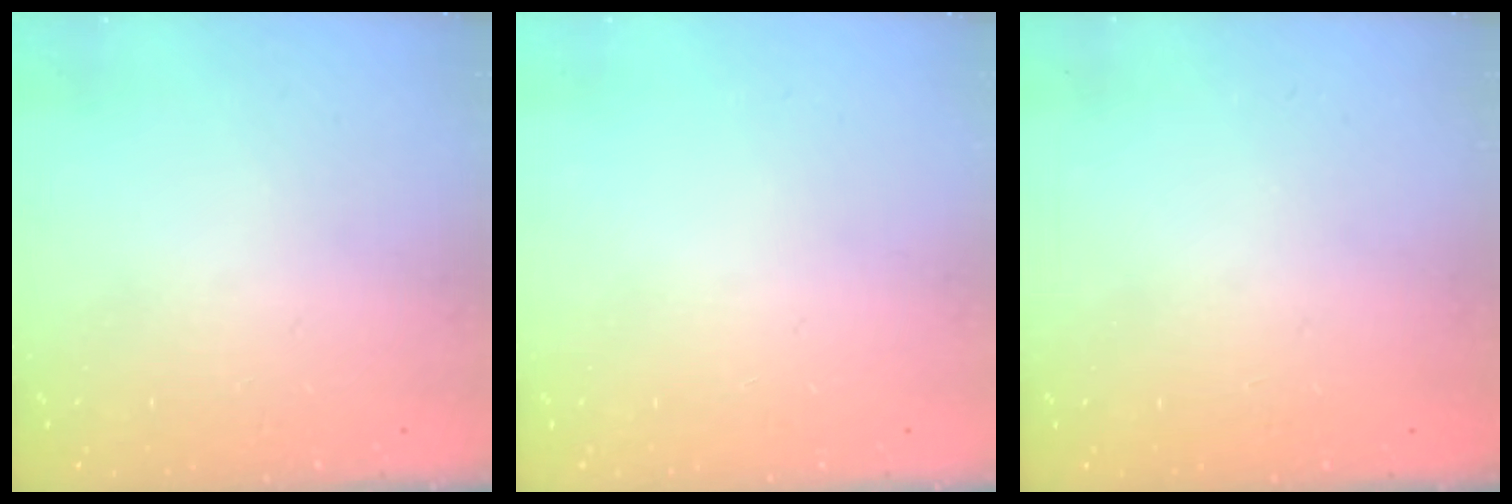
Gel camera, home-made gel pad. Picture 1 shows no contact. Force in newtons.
{"total": 0.0}
{"total": 0.0}